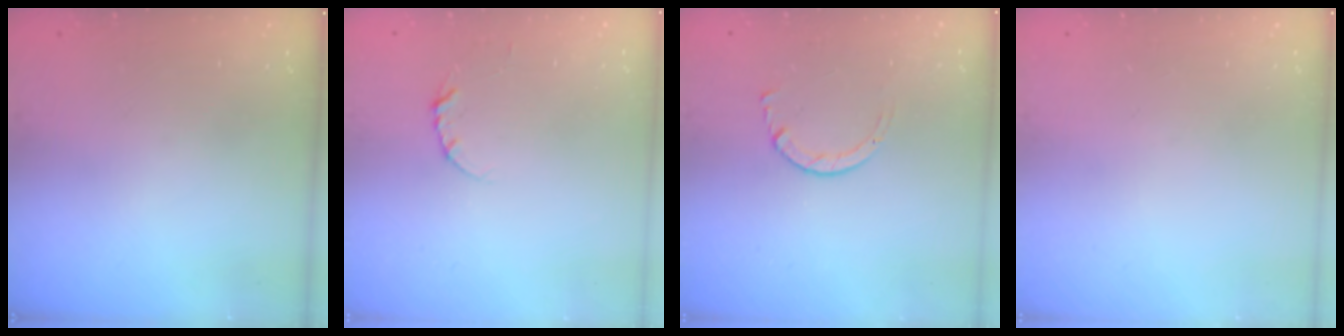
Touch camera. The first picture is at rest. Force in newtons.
{"total": 3.4, "press": 3.4, "slide": 0.3}
{"total": 2.7, "press": 2.7, "slide": 0.3}
{"total": 0.0}